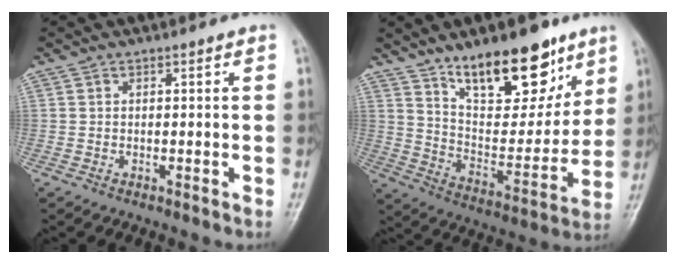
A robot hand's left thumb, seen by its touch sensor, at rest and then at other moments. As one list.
[{"total": 19.9, "force": [12.9, 8.4, 12.5], "torque": [-0.135, -0.077, 0.218]}]